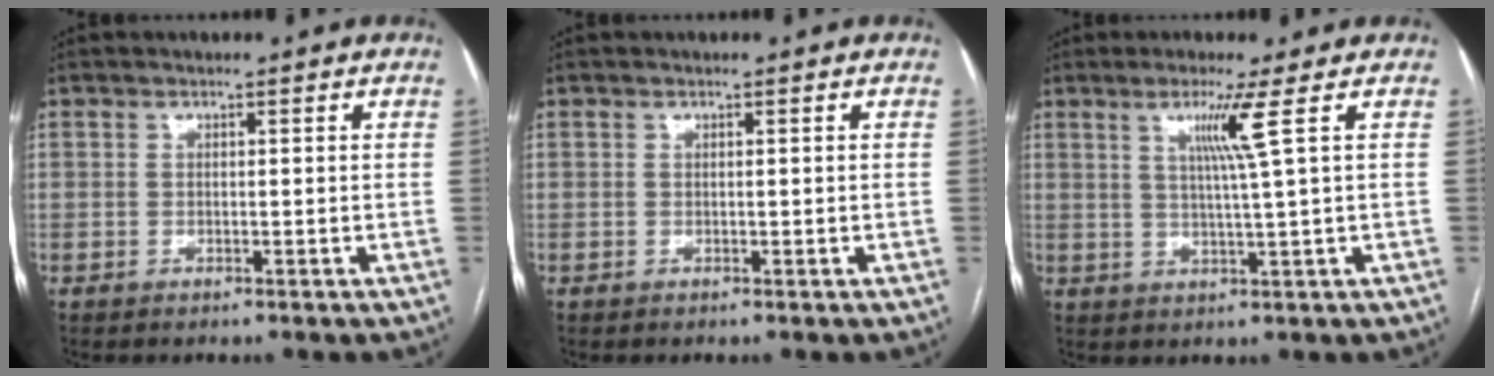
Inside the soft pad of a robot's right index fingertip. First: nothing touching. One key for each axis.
{"total": 0.0}
{"total": 4.9, "fx": 1.9, "fy": -1.8, "fz": 4.1, "tx": -0.081, "ty": -0.008, "tz": 0.040}